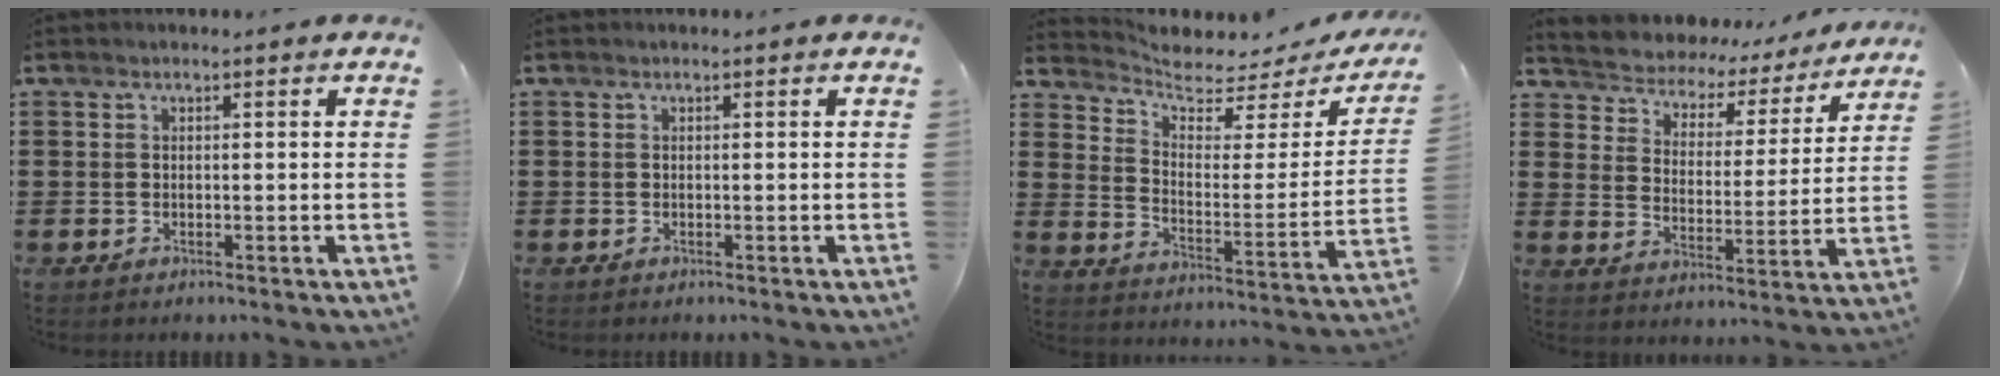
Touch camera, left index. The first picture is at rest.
{"total": 0.0}
{"total": 4.6, "force": [4.1, 1.4, 1.3], "torque": [-0.054, -0.034, 0.068]}
{"total": 3.3, "force": [3.1, 1.1, -0.1], "torque": [-0.025, -0.031, 0.042]}